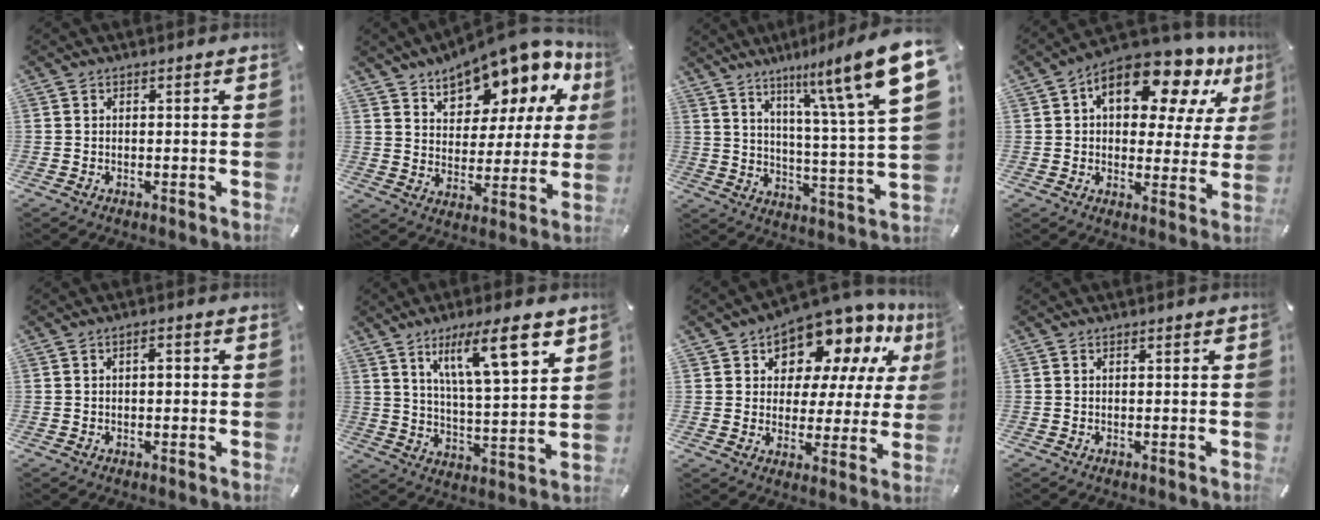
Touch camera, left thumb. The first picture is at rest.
{"total": 14.6, "force": [11.7, 6.6, 5.8], "torque": [-0.090, -0.092, 0.200]}
{"total": 17.9, "force": [11.1, 2.9, 13.8], "torque": [-0.213, -0.066, 0.169]}
{"total": 16.2, "force": [9.2, 8.5, 10.4], "torque": [-0.157, -0.047, 0.154]}
{"total": 2.1, "force": [0.3, 1.1, 1.8], "torque": [-0.028, 0.003, 0.001]}
{"total": 15.4, "force": [9.1, 4.1, 11.7], "torque": [-0.180, -0.043, 0.144]}
{"total": 12.0, "force": [9.3, 6.4, 4.0], "torque": [-0.070, -0.089, 0.165]}
{"total": 0.0}